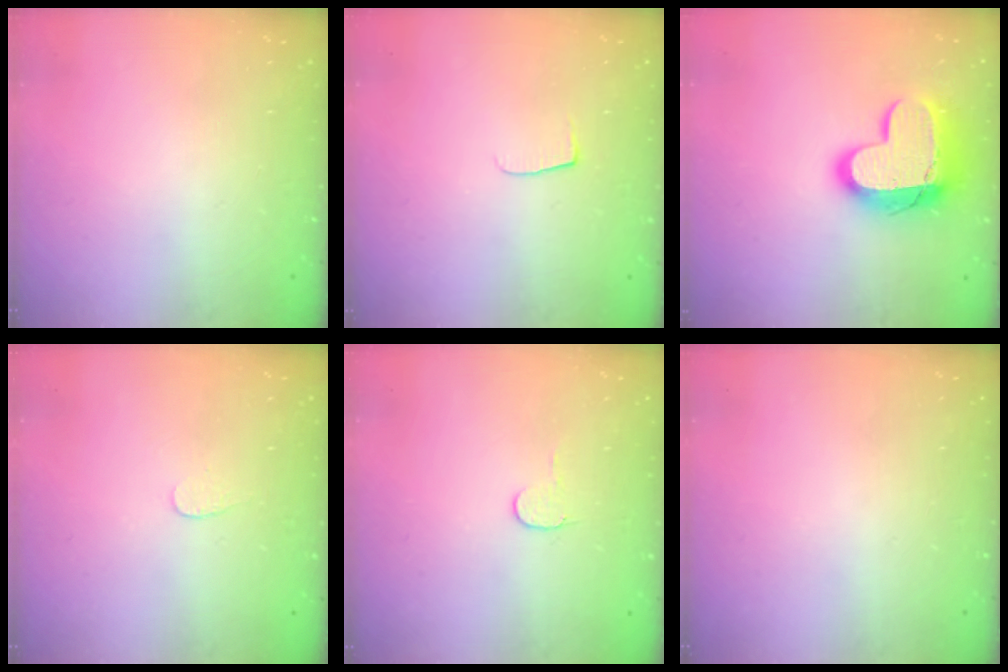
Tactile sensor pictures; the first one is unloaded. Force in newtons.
{"total": 4.2, "press": 4.1, "slide": 0.5}
{"total": 16.2, "press": 16.1, "slide": 1.1}
{"total": 3.0, "press": 3.0, "slide": 0.2}
{"total": 3.6, "press": 3.6, "slide": 0.4}
{"total": 0.0}